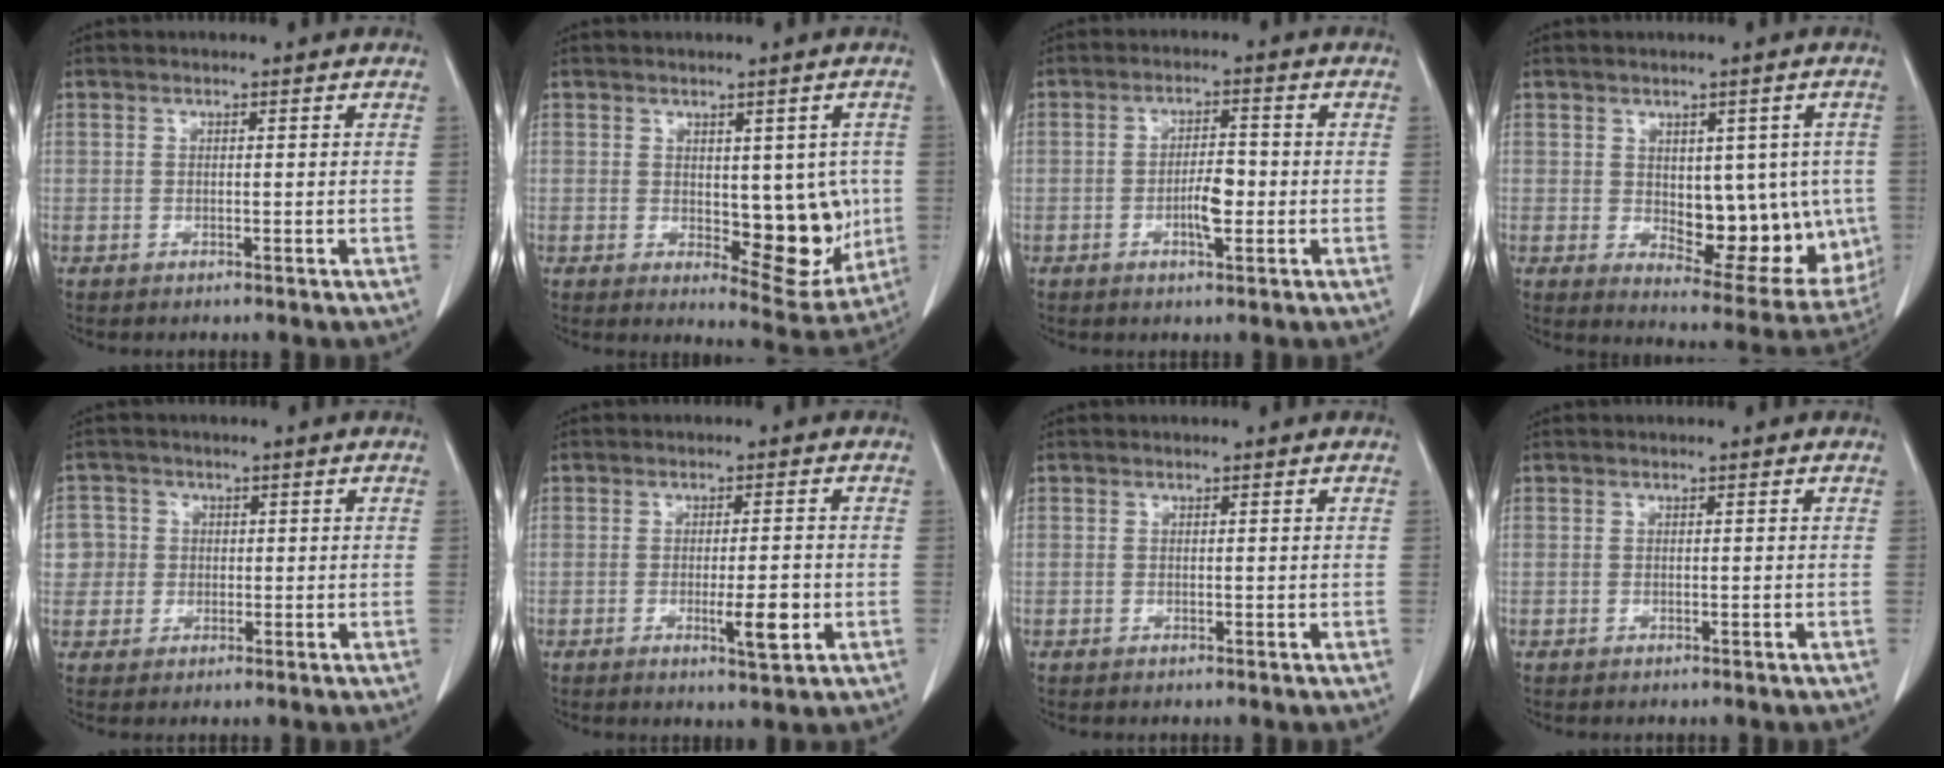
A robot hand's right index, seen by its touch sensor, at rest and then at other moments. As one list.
[{"total": 9.8, "force": [-0.5, 4.7, 8.7], "torque": [-0.084, -0.006, 0.010]}, {"total": 4.5, "force": [-1.1, 1.3, 4.2], "torque": [-0.075, 0.002, -0.017]}, {"total": 13.8, "force": [-0.5, 6.7, 12.0], "torque": [-0.141, -0.002, 0.015]}, {"total": 5.6, "force": [0.6, 5.6, 0.5], "torque": [-0.006, 0.020, 0.013]}, {"total": 4.7, "force": [-1.3, 0.7, 4.5], "torque": [-0.068, -0.004, -0.016]}, {"total": 0.0}, {"total": 0.0}]